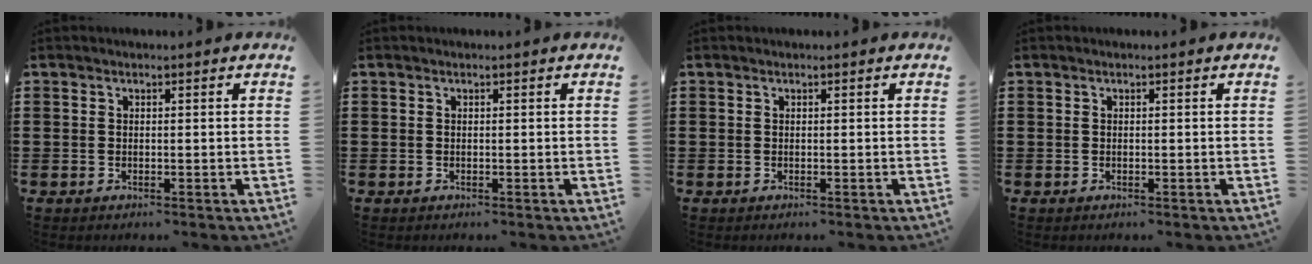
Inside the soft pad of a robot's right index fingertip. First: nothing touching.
{"total": 0.0}
{"total": 0.0}
{"total": 0.0}